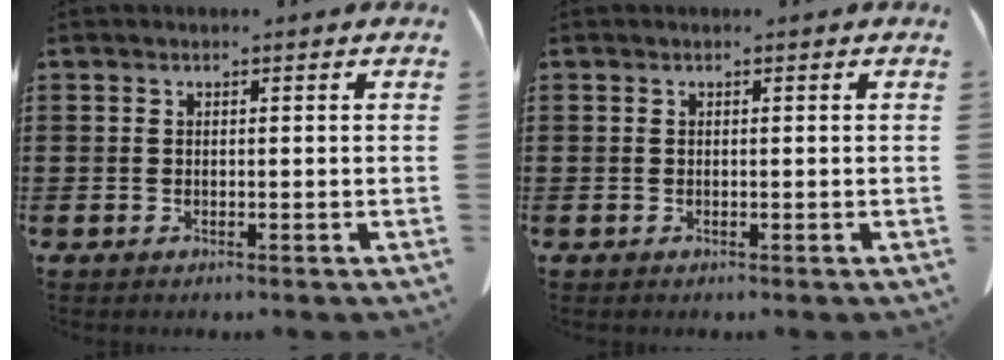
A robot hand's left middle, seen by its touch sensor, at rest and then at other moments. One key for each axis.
{"total": 0.0}